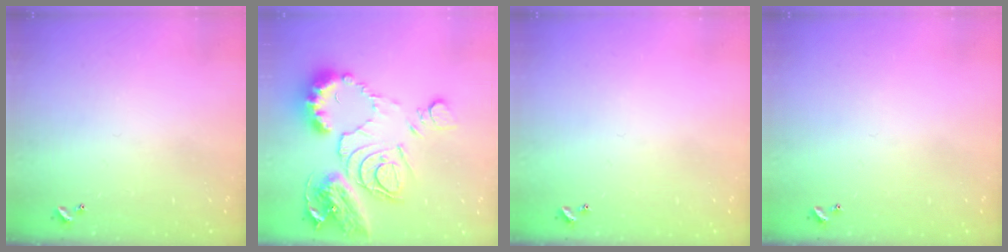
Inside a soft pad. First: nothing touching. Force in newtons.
{"total": 18.9, "press": 18.7, "slide": 2.3}
{"total": 0.0}
{"total": 0.0}